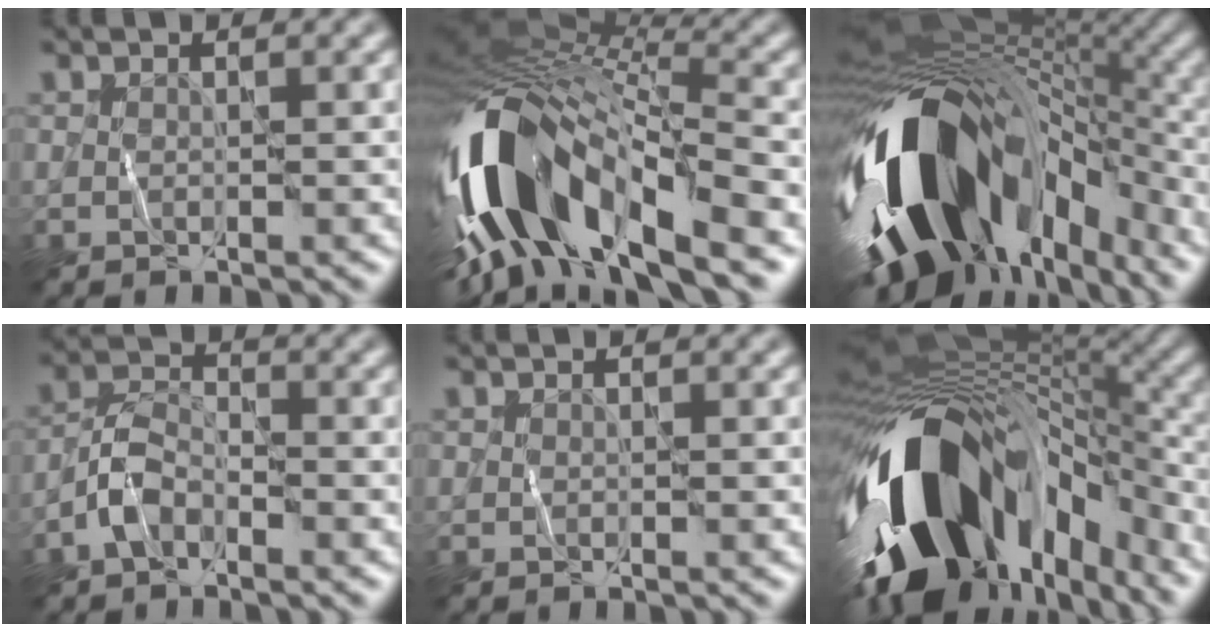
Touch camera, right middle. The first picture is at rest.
{"total": 14.4, "force": [-4.5, 6.8, 11.9], "torque": [-0.240, 0.014, -0.088]}
{"total": 16.0, "force": [-5.4, 9.6, 11.7], "torque": [-0.205, -0.019, -0.088]}
{"total": 3.0, "force": [-1.9, 1.6, 1.7], "torque": [-0.032, 0.010, -0.049]}
{"total": 0.0}
{"total": 16.2, "force": [-6.0, 9.5, 11.7], "torque": [-0.199, -0.029, -0.091]}